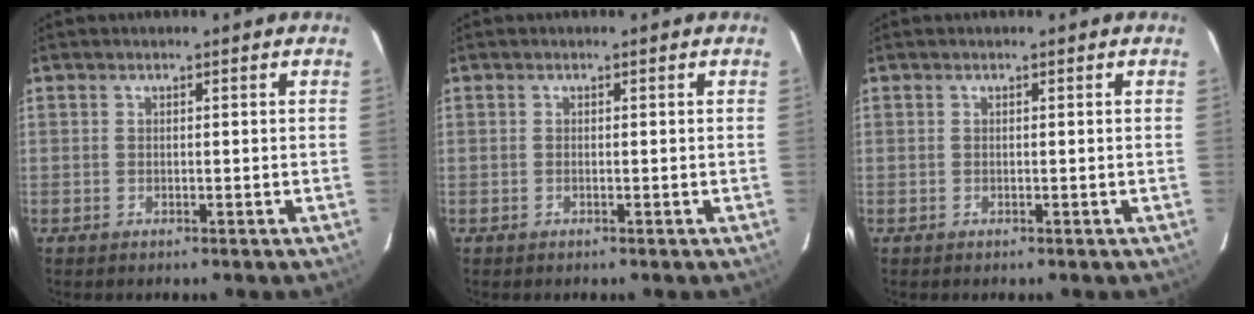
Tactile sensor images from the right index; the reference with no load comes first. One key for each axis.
{"total": 0.0}
{"total": 0.0}